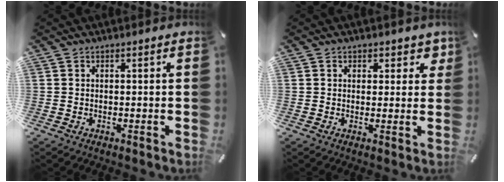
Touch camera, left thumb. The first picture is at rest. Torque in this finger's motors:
{"motor_torque": [0.15, -0.28, -0.05, 0.20, -0.15]}